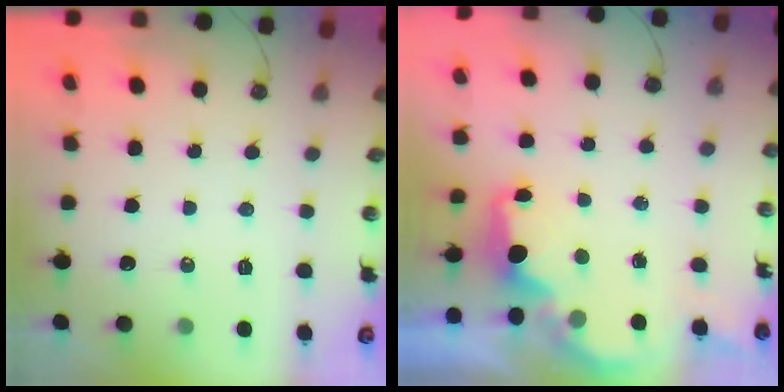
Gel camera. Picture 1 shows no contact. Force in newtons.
{"total": 1.9, "press": 1.7, "slide": 0.7}